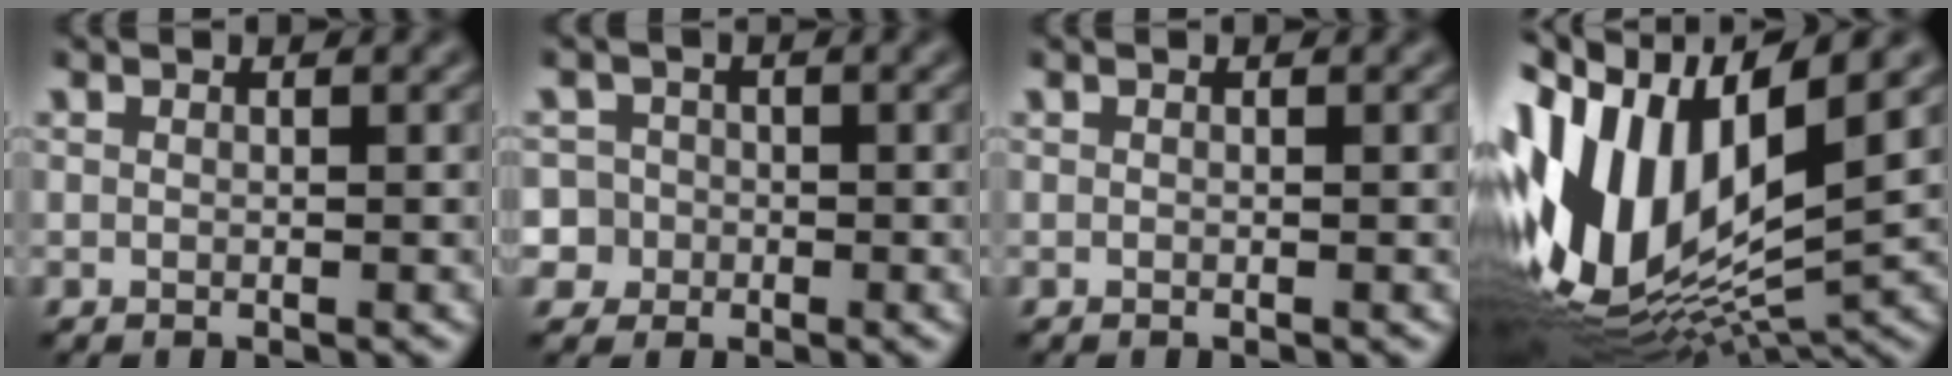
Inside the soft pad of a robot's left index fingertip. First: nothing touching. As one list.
[{"total": 4.0, "force": [-1.3, 3.8, 0.5], "torque": [0.011, 0.021, -0.045]}, {"total": 0.0}, {"total": 15.6, "force": [0.9, 7.3, 13.8], "torque": [-0.300, 0.013, 0.017]}]